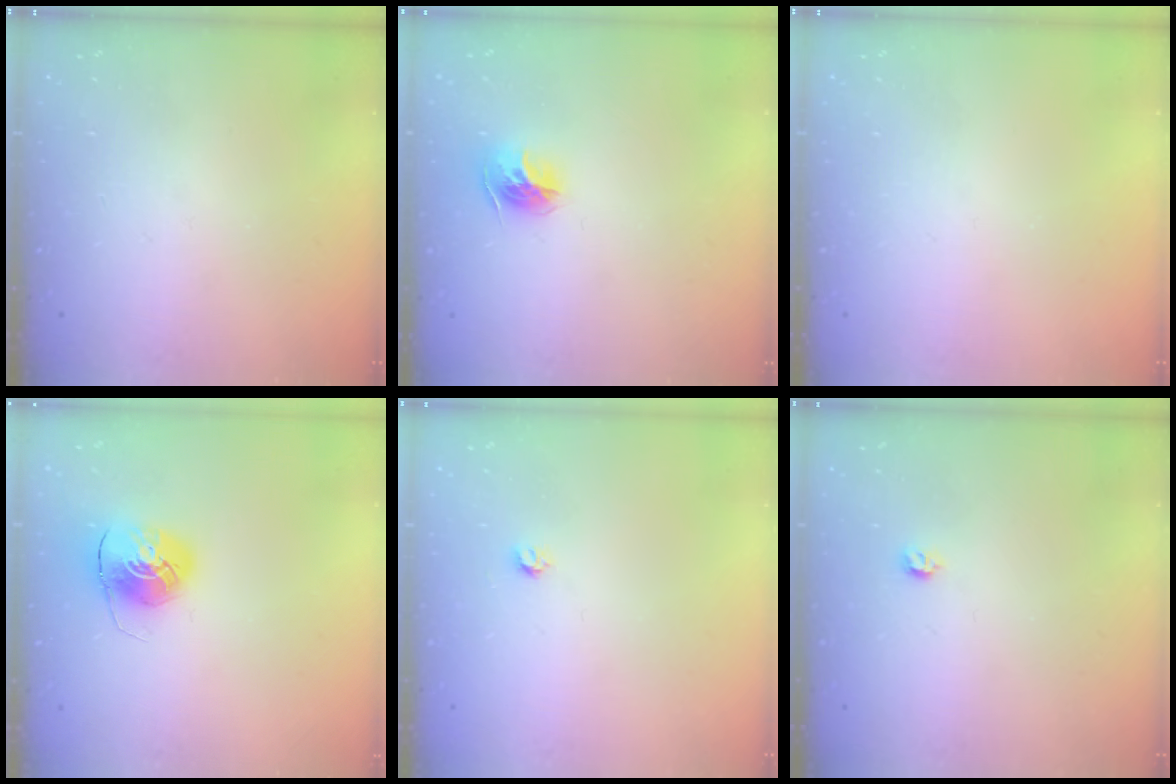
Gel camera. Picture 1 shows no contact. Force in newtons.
{"total": 10.3, "press": 10.3, "slide": 0.6}
{"total": 0.0}
{"total": 8.6, "press": 8.6, "slide": 0.6}
{"total": 3.2, "press": 3.2, "slide": 0.3}
{"total": 3.5, "press": 3.5, "slide": 0.5}